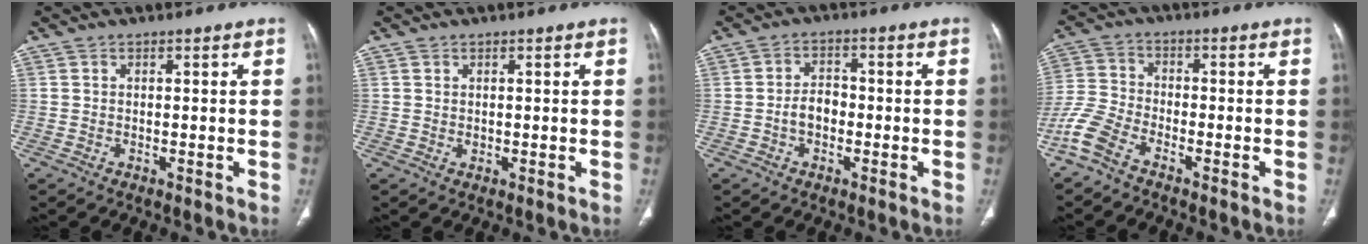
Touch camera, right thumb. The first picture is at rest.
{"total": 0.8, "force": [0.3, 0.7, 0.4], "torque": [-0.005, -0.002, 0.008]}
{"total": 4.1, "force": [-1.1, 2.8, 2.7], "torque": [-0.038, 0.019, -0.025]}
{"total": 6.8, "force": [-4.9, 2.9, 3.9], "torque": [-0.096, 0.013, -0.112]}